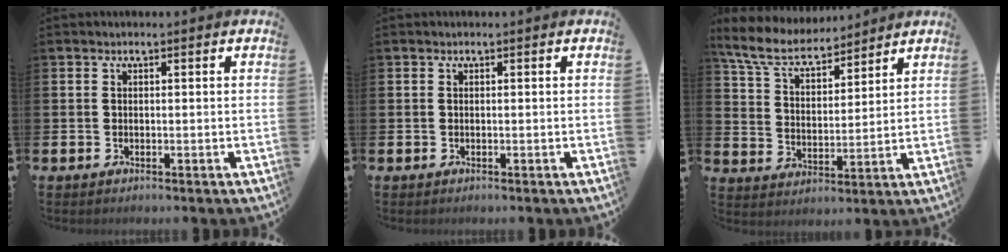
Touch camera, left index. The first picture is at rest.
{"total": 0.0}
{"total": 7.6, "force": [6.8, 2.1, 2.5], "torque": [-0.080, -0.037, 0.121]}